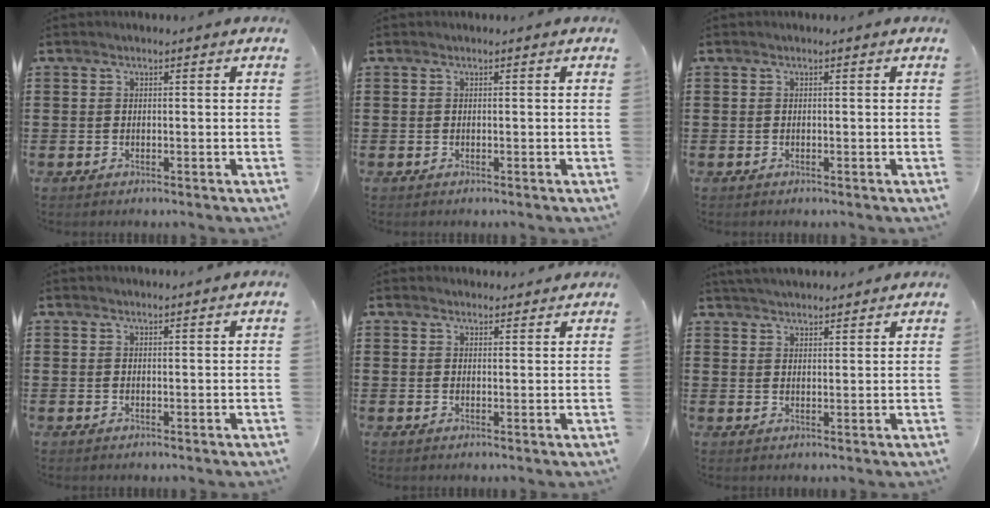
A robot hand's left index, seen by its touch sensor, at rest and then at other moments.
{"total": 0.0}
{"total": 0.0}
{"total": 0.8, "force": [0.8, -0.1, 0.2], "torque": [-0.005, -0.003, 0.017]}
{"total": 1.8, "force": [1.8, 0.4, -0.1], "torque": [-0.003, 0.000, 0.035]}
{"total": 3.1, "force": [3.1, -0.1, 0.2], "torque": [-0.013, -0.007, 0.059]}